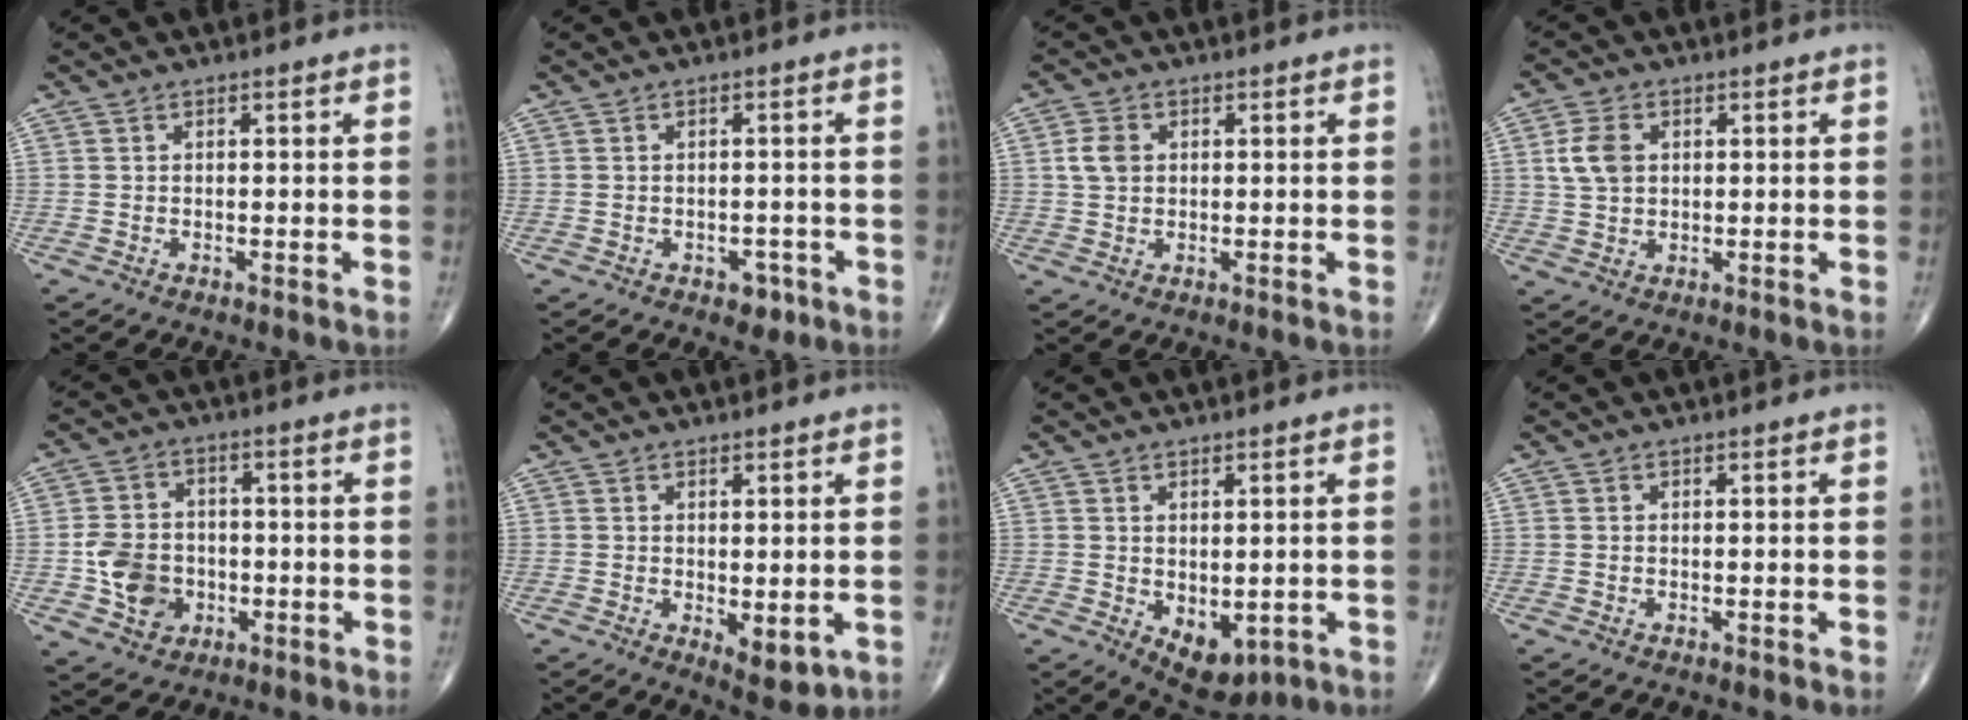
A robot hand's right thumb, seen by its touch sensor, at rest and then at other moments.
{"total": 2.6, "force": [-1.4, 1.8, 1.2], "torque": [0.001, 0.006, -0.016]}
{"total": 3.7, "force": [0.7, 2.8, 2.3], "torque": [-0.041, 0.001, 0.013]}
{"total": 5.7, "force": [1.2, 4.4, 3.5], "torque": [-0.057, -0.002, 0.021]}
{"total": 9.1, "force": [-2.0, 7.5, 4.8], "torque": [-0.059, 0.012, -0.033]}
{"total": 4.8, "force": [-0.7, 2.1, 4.3], "torque": [-0.046, -0.016, -0.002]}
{"total": 6.8, "force": [-1.4, 3.9, 5.3], "torque": [-0.056, -0.005, -0.001]}
{"total": 0.0}